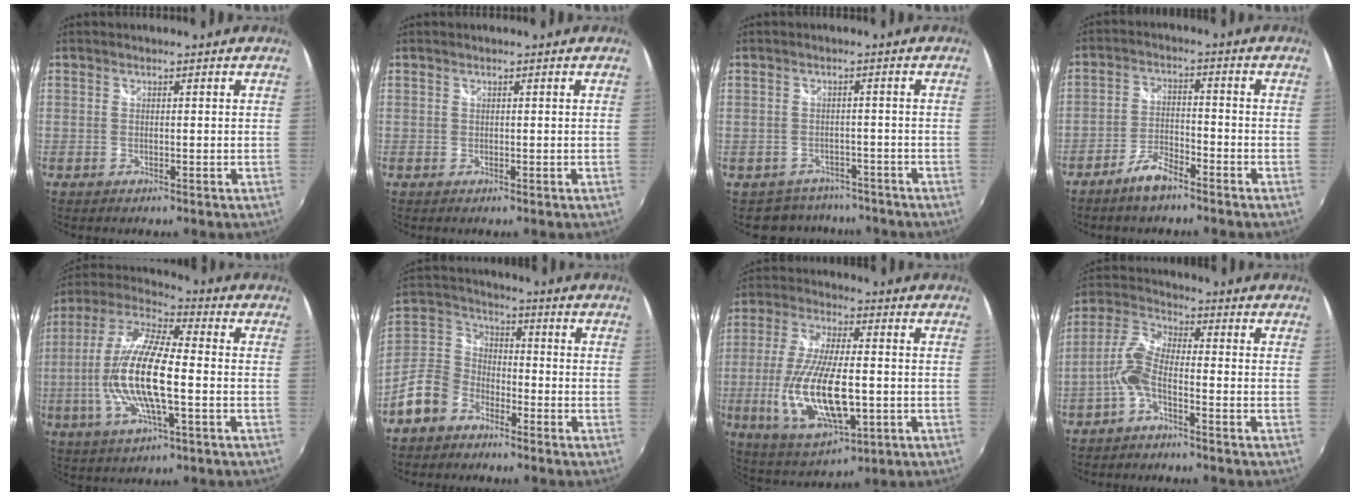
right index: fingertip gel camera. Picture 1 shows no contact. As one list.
[{"total": 0.0}, {"total": 6.0, "force": [-4.7, 3.7, 0.1], "torque": [-0.009, 0.024, -0.068]}, {"total": 5.9, "force": [-4.8, 1.6, 3.1], "torque": [-0.078, 0.003, -0.088]}, {"total": 17.2, "force": [-2.5, 4.5, 16.4], "torque": [-0.322, -0.004, -0.053]}, {"total": 11.6, "force": [-7.3, 7.9, 4.2], "torque": [-0.115, 0.033, -0.145]}, {"total": 18.0, "force": [-3.2, 6.7, 16.4], "torque": [-0.338, -0.021, -0.048]}, {"total": 6.1, "force": [-2.7, 2.1, 5.1], "torque": [-0.121, 0.014, -0.059]}]